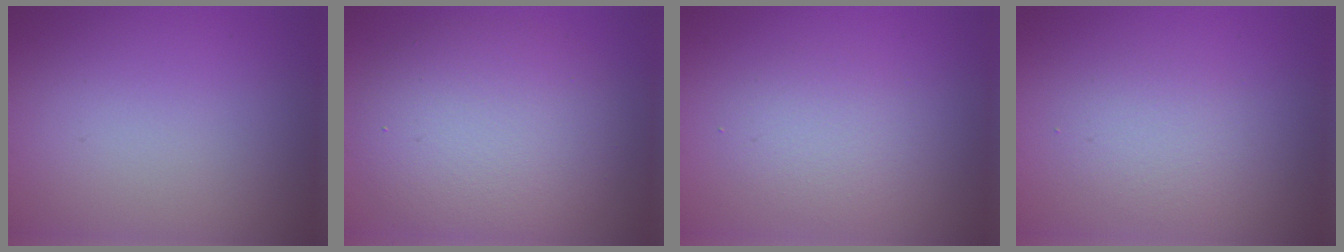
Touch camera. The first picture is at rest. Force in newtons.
{"total": 7.3, "press": 7.2, "slide": 0.8}
{"total": 2.4, "press": 2.4, "slide": 0.2}
{"total": 2.1, "press": 2.1, "slide": 0.1}